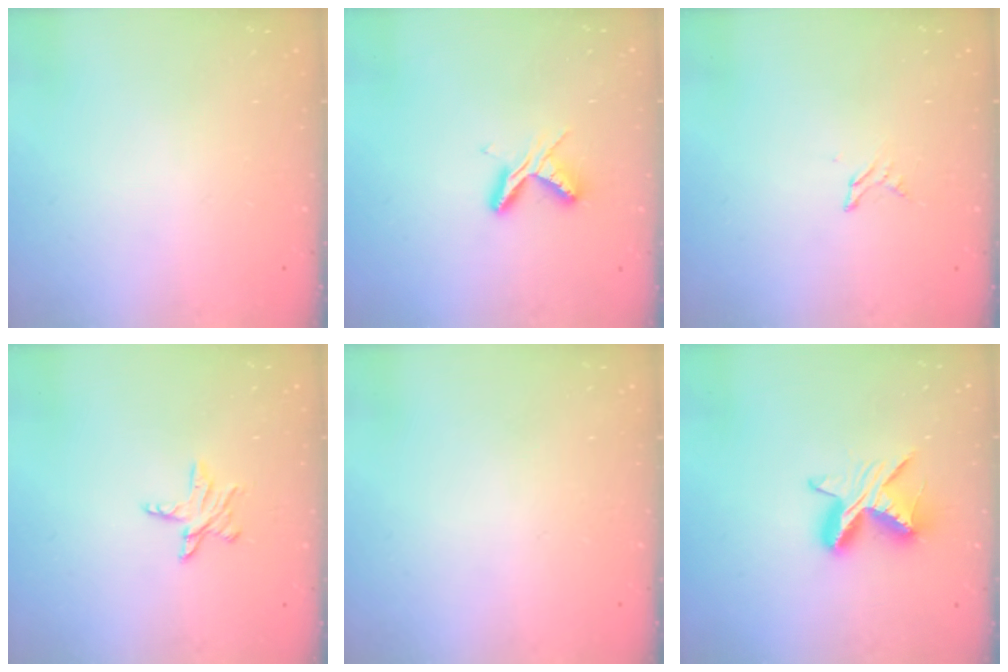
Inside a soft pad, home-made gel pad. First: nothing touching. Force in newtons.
{"total": 5.4, "press": 5.3, "slide": 0.6}
{"total": 2.9, "press": 2.9, "slide": 0.3}
{"total": 6.7, "press": 6.6, "slide": 0.6}
{"total": 0.0}
{"total": 9.0, "press": 9.0, "slide": 0.2}